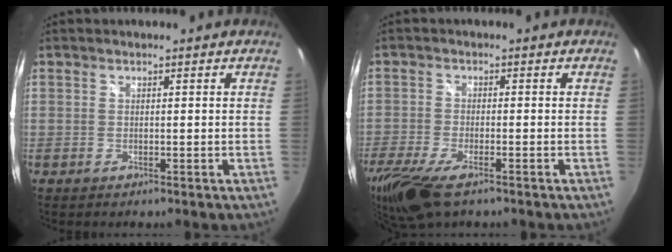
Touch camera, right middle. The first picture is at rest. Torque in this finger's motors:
{"motor_torque": [1.11, -1.03, 0.48, 0.16]}